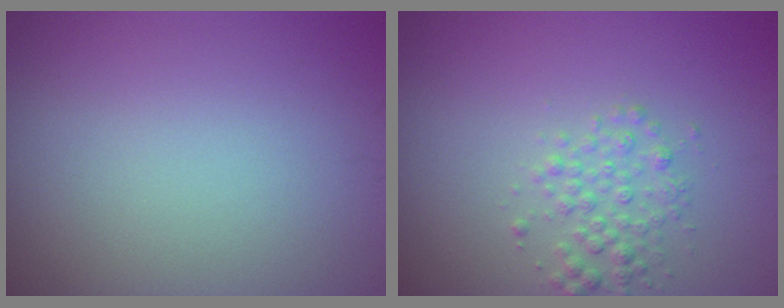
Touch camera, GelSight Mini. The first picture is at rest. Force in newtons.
{"total": 2.2, "press": 2.2, "slide": 0.0}